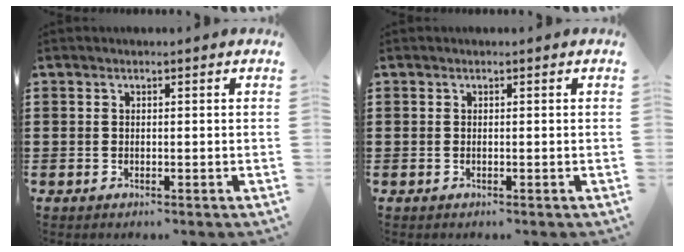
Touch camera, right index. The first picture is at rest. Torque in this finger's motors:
{"motor_torque": [0.00, 2.14, 0.00, 0.00]}